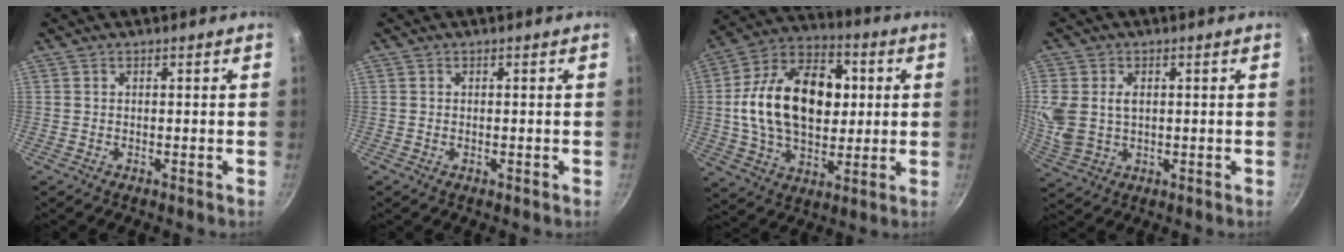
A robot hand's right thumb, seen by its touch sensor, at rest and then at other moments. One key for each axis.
{"total": 0.5, "fx": -0.1, "fy": 0.3, "fz": 0.4, "tx": -0.006, "ty": 0.002, "tz": -0.002}
{"total": 23.0, "fx": 2.4, "fy": 15.2, "fz": 17.0, "tx": -0.260, "ty": 0.021, "tz": 0.032}
{"total": 8.8, "fx": 1.1, "fy": 6.2, "fz": 6.1, "tx": -0.125, "ty": -0.005, "tz": 0.027}